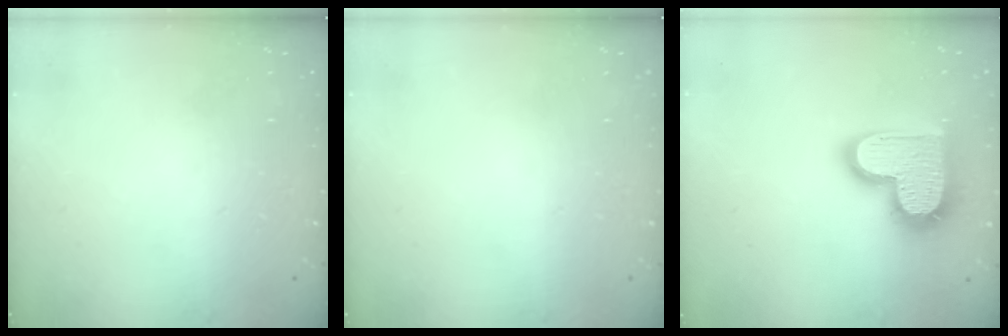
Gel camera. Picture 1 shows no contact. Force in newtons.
{"total": 0.0}
{"total": 17.7, "press": 17.7, "slide": 1.2}